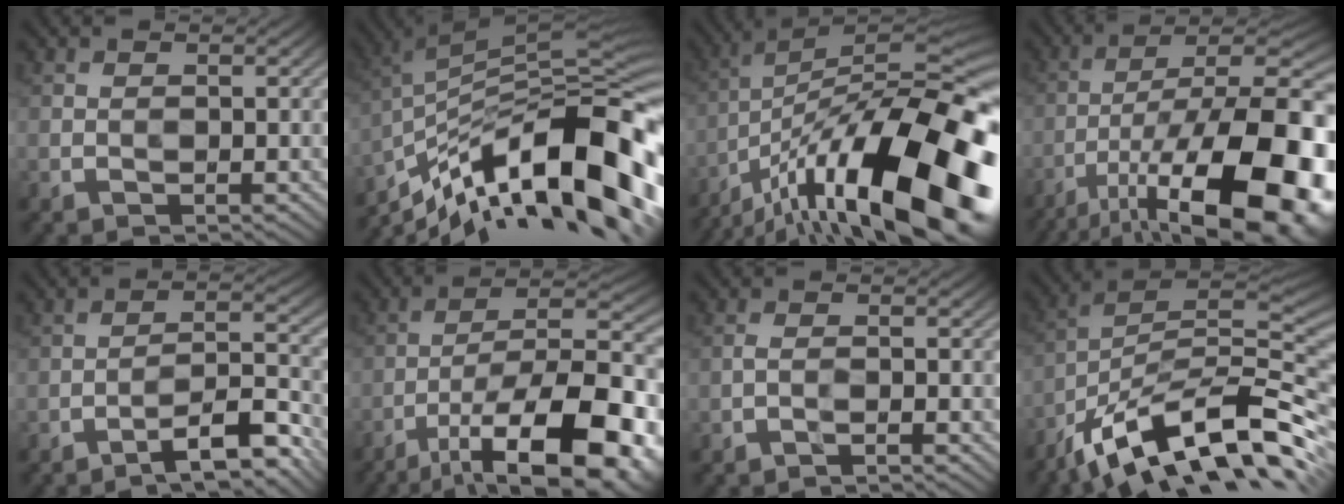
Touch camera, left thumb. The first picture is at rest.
{"total": 18.1, "force": [-10.3, 5.0, 14.0], "torque": [-0.238, 0.021, -0.189]}
{"total": 22.0, "force": [-11.8, 6.7, 17.3], "torque": [-0.275, 0.004, -0.195]}
{"total": 21.3, "force": [-9.7, 7.3, 17.5], "torque": [-0.263, -0.014, -0.159]}
{"total": 8.6, "force": [-6.4, 1.6, 5.6], "torque": [-0.078, 0.016, -0.108]}
{"total": 19.3, "force": [-10.4, 6.5, 14.9], "torque": [-0.232, -0.009, -0.169]}
{"total": 1.7, "force": [-1.2, 0.2, 1.2], "torque": [-0.020, 0.006, -0.032]}
{"total": 16.8, "force": [-9.1, 5.4, 13.1], "torque": [-0.244, 0.015, -0.176]}